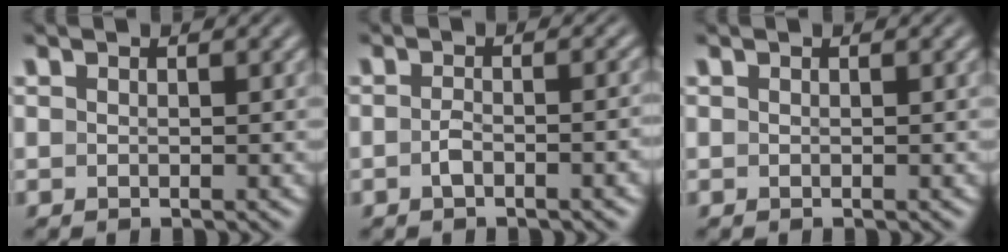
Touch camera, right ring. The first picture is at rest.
{"total": 1.8, "force": [-1.4, -0.2, 1.1], "torque": [-0.022, -0.004, -0.020]}
{"total": 0.0}